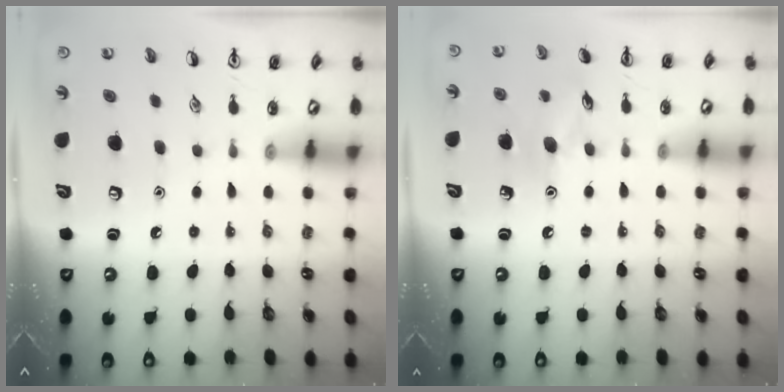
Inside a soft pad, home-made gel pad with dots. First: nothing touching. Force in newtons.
{"total": 9.2, "press": 9.1, "slide": 1.4}